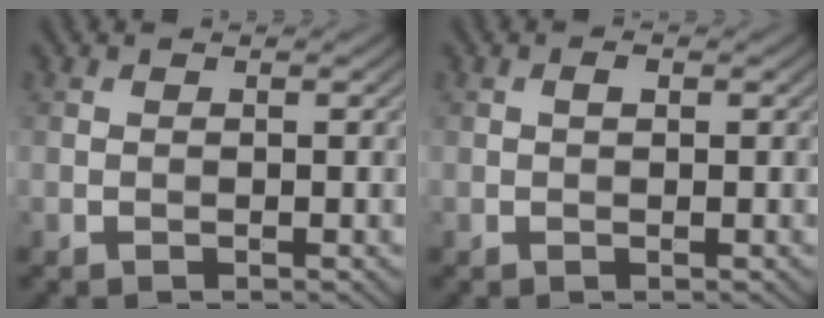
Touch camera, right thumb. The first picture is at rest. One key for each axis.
{"total": 0.9, "fx": 0.2, "fy": 0.4, "fz": 0.8, "tx": -0.013, "ty": 0.001, "tz": 0.002}